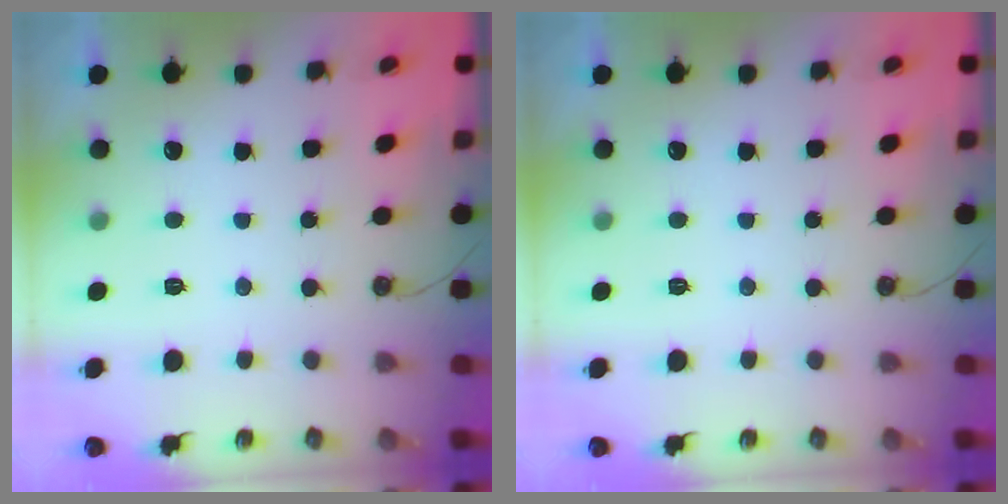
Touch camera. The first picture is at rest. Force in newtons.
{"total": 0.0}